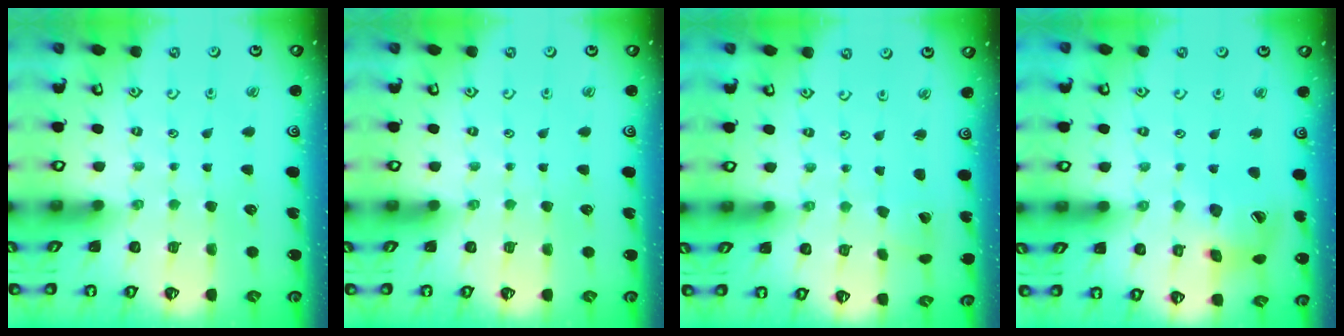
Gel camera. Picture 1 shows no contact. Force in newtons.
{"total": 0.0}
{"total": 1.9, "press": 1.9, "slide": 0.1}
{"total": 13.0, "press": 12.9, "slide": 2.0}